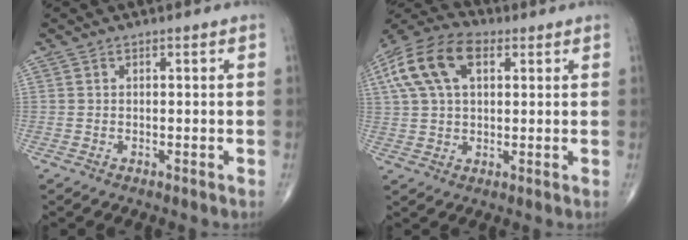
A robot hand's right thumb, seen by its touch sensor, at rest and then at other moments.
{"total": 14.2, "force": [4.9, 8.2, 10.5], "torque": [-0.202, 0.021, 0.084]}